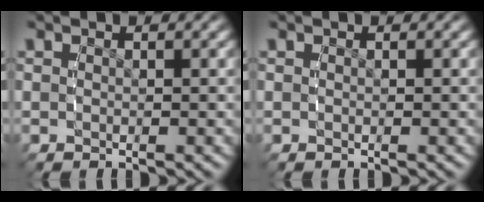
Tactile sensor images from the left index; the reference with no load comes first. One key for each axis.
{"total": 0.0}